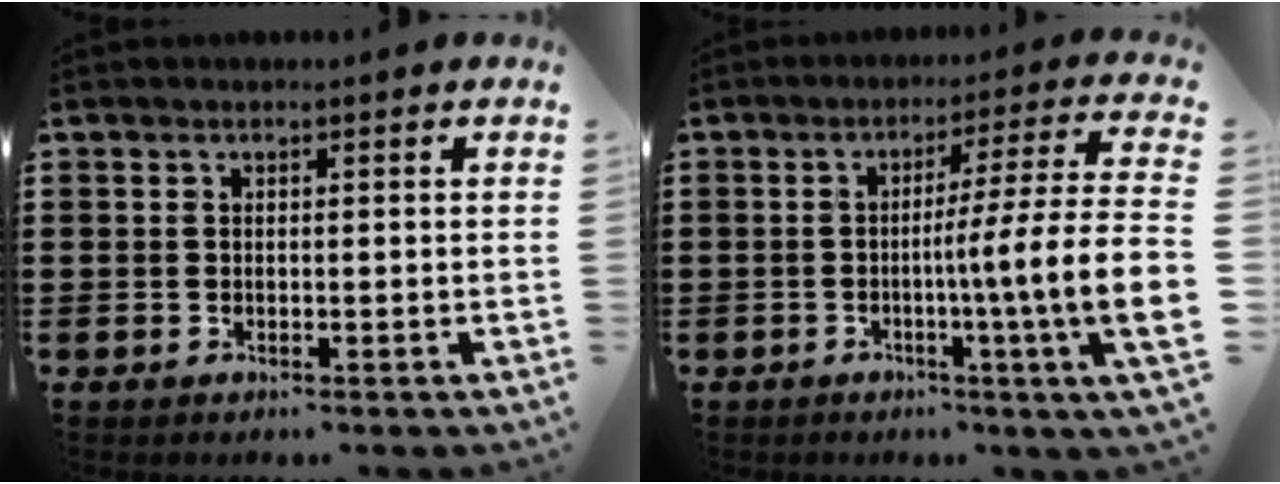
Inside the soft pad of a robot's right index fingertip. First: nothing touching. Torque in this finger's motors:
{"motor_torque": [2.00, -0.14, 0.46, 0.21]}